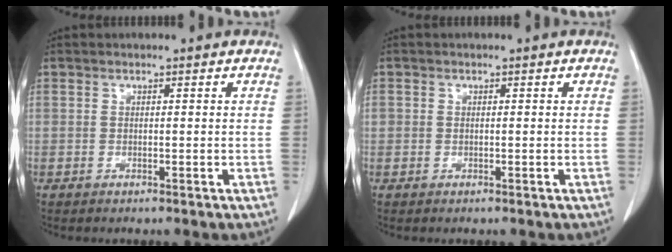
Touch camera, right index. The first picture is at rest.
{"total": 0.6, "force": [0.1, 0.6, 0.1], "torque": [0.006, 0.008, 0.003]}